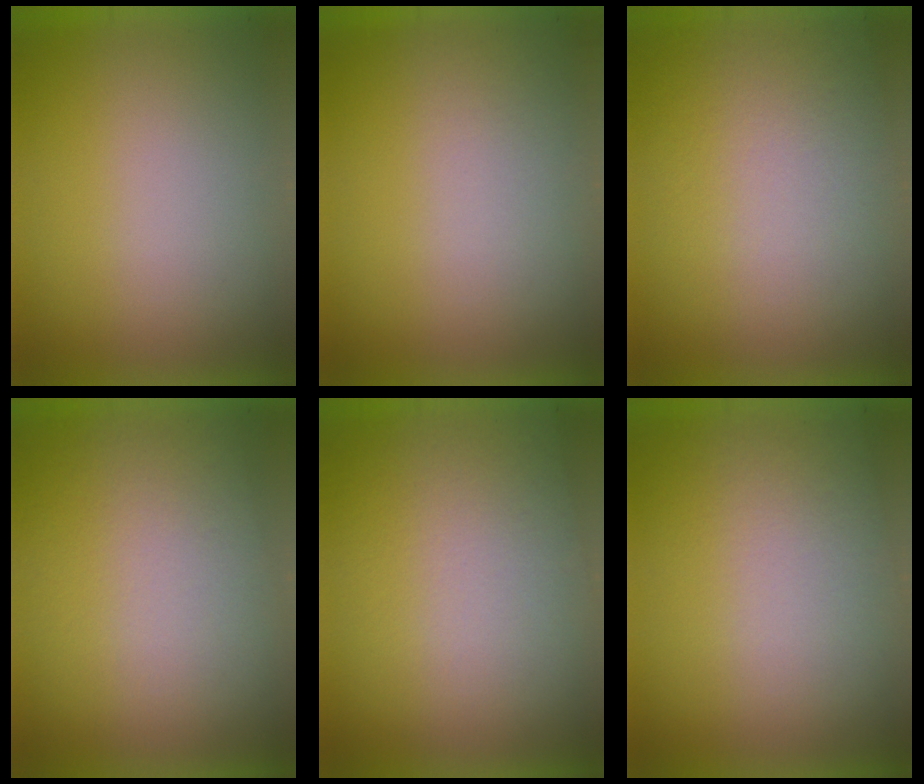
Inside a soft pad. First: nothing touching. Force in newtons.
{"total": 2.0}
{"total": 3.1}
{"total": 2.6}
{"total": 3.1}
{"total": 2.1}